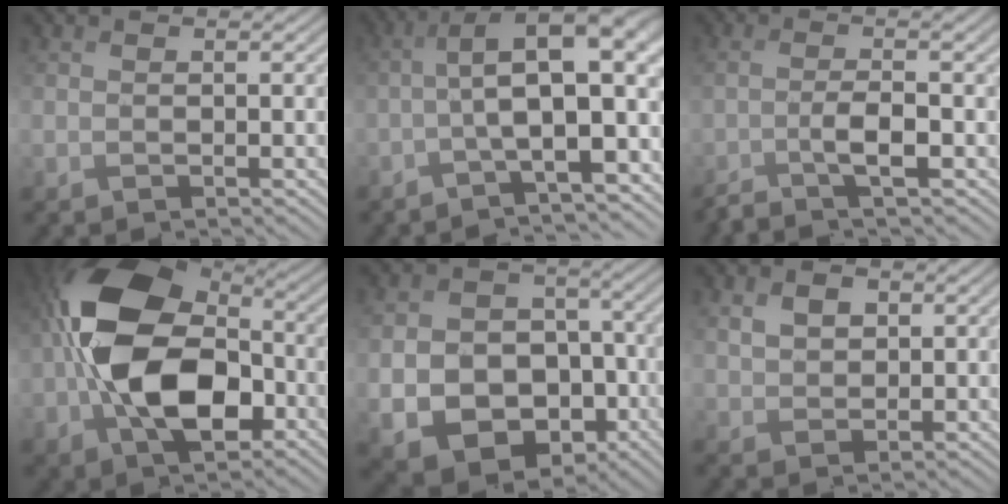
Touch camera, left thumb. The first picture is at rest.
{"total": 11.2, "force": [-1.7, 3.5, 10.5], "torque": [-0.167, 0.018, -0.032]}
{"total": 5.2, "force": [-2.0, 0.8, 4.7], "torque": [-0.079, 0.005, -0.058]}
{"total": 15.8, "force": [-2.7, 10.0, 12.0], "torque": [-0.229, -0.004, -0.067]}
{"total": 13.9, "force": [-4.9, 10.9, 7.1], "torque": [-0.151, -0.045, -0.084]}
{"total": 3.9, "force": [1.5, 2.8, 2.3], "torque": [-0.053, 0.004, 0.028]}